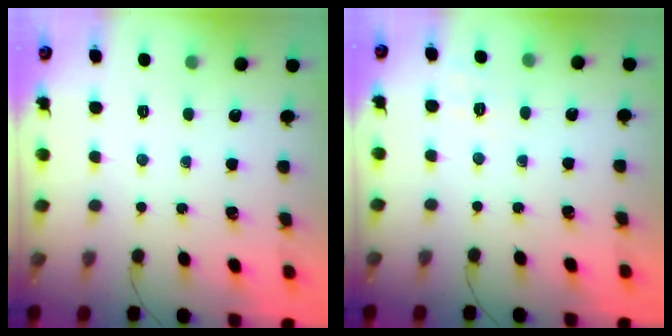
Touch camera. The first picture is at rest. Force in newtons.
{"total": 2.0, "press": 1.1, "slide": 1.7}